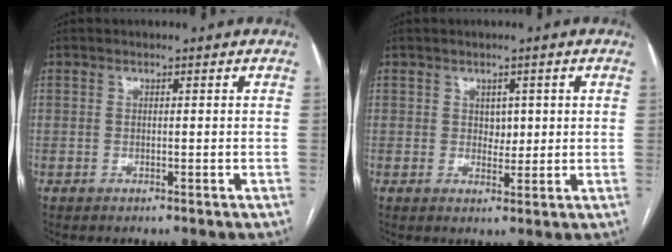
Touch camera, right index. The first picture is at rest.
{"total": 2.3, "force": [0.6, 1.6, 1.5], "torque": [-0.014, -0.001, 0.011]}